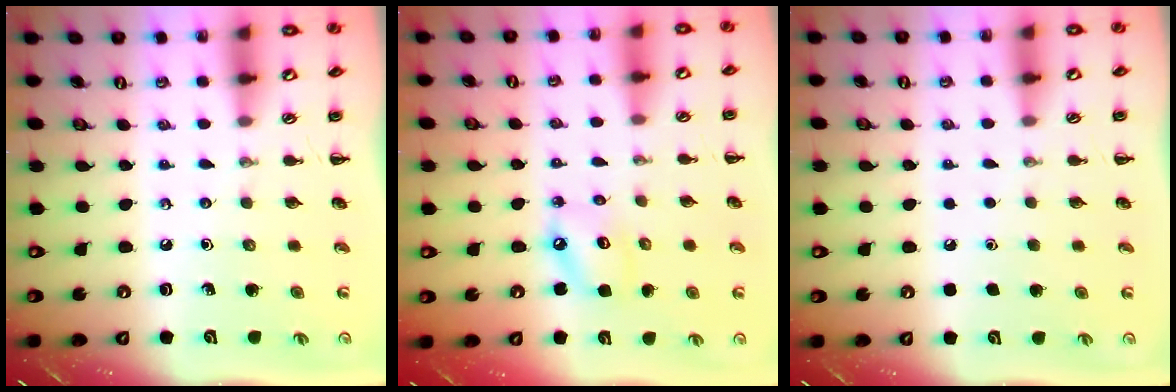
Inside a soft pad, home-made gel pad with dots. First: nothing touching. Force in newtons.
{"total": 6.3, "press": 6.3, "slide": 1.0}
{"total": 1.6, "press": 1.6, "slide": 0.1}